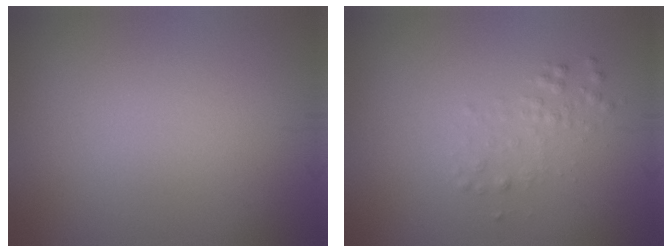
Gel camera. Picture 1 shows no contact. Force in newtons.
{"total": 1.3, "press": 1.3, "slide": 0.0}